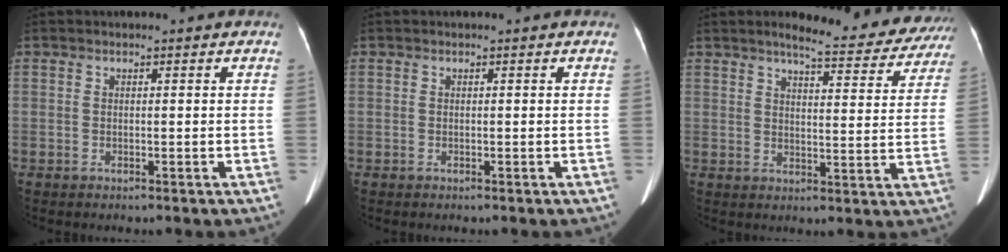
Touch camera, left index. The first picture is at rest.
{"total": 0.0}
{"total": 15.5, "force": [13.8, 2.9, 6.3], "torque": [-0.063, -0.022, 0.150]}